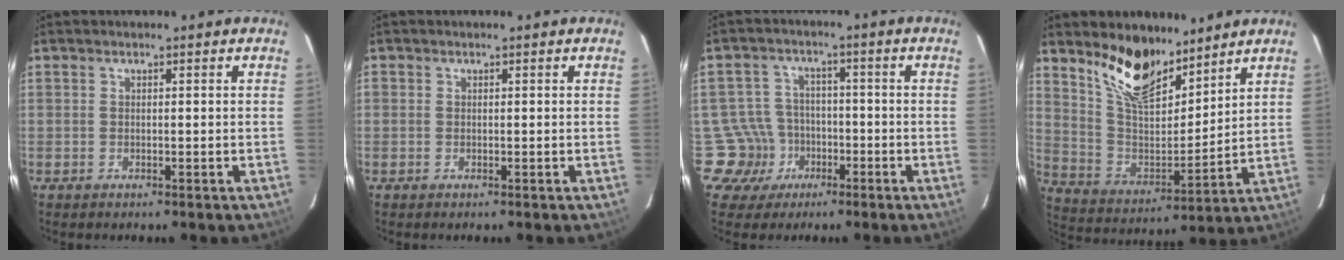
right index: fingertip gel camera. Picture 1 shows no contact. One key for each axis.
{"total": 0.0}
{"total": 7.6, "fx": -3.3, "fy": 6.8, "fz": -0.3, "tx": -0.013, "ty": 0.021, "tz": -0.051}
{"total": 14.6, "fx": 10.8, "fy": 5.9, "fz": 7.7, "tx": -0.152, "ty": -0.006, "tz": 0.210}